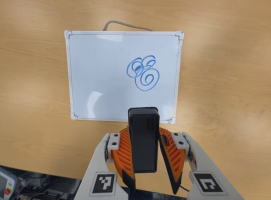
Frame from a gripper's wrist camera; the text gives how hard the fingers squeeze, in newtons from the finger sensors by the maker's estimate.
{"total": 6.1, "left": 5.8, "right": 6.4}